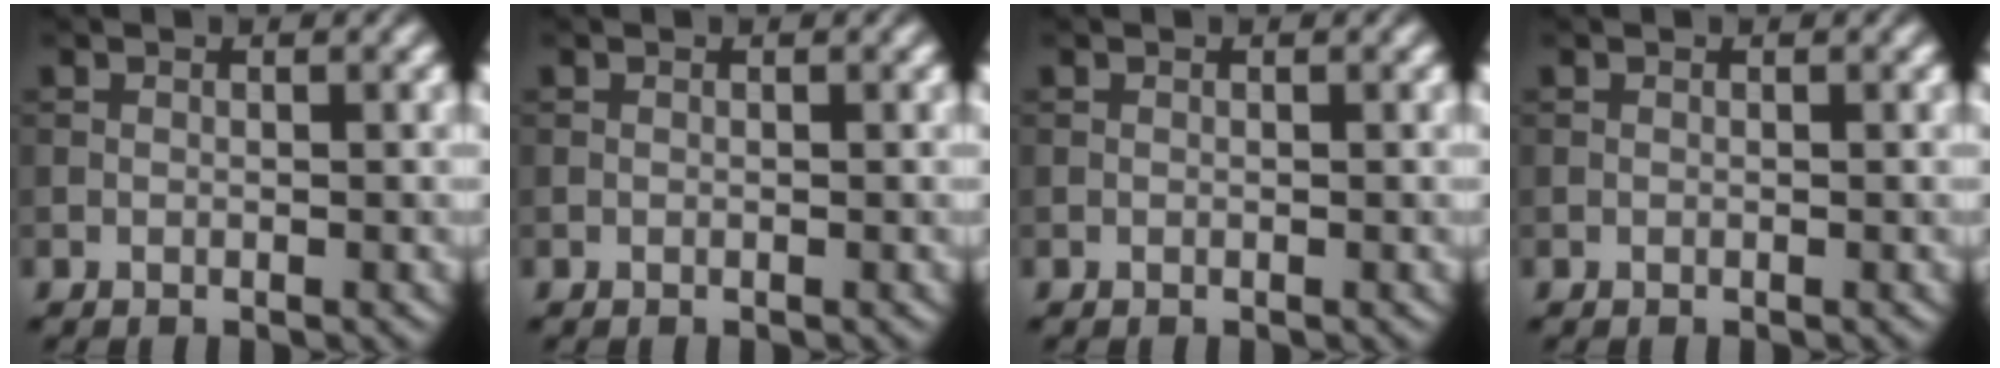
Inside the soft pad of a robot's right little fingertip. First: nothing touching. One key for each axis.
{"total": 0.0}
{"total": 0.0}
{"total": 0.0}